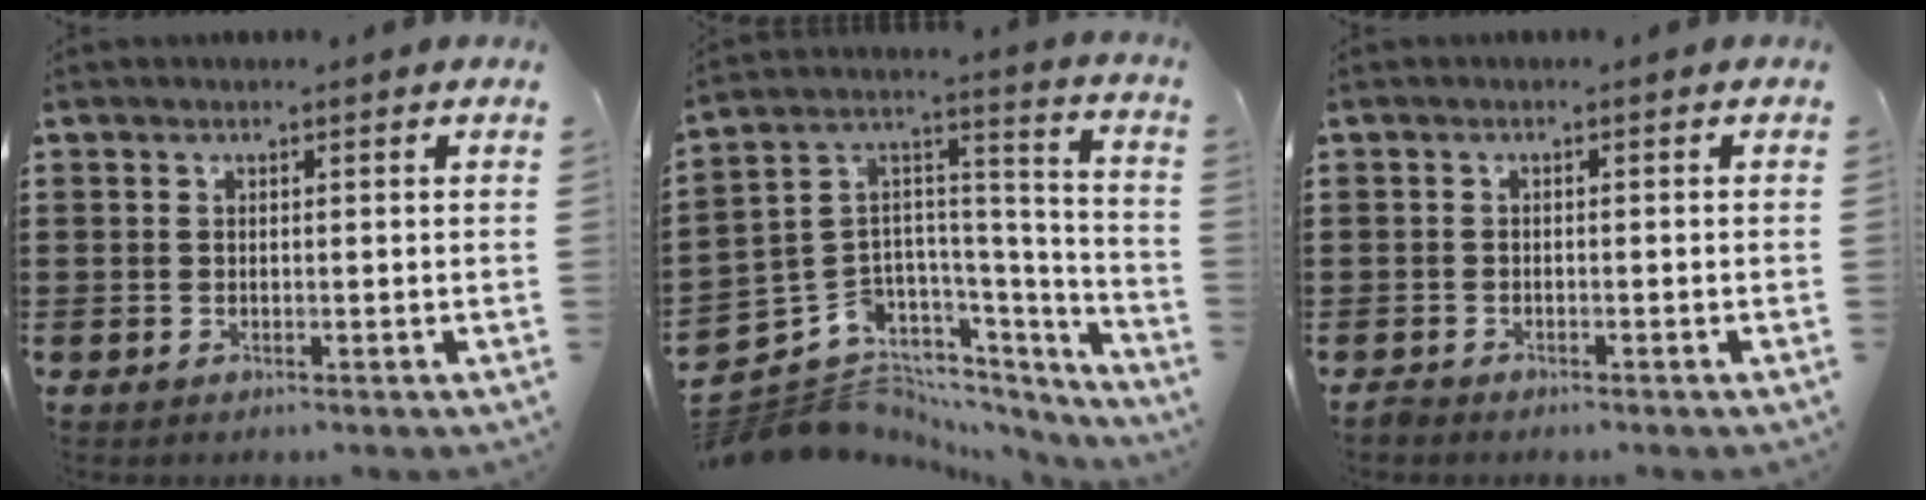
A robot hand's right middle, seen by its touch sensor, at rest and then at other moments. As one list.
[{"total": 7.1, "force": [-5.4, 4.6, 0.5], "torque": [-0.035, -0.012, -0.103]}, {"total": 1.1, "force": [-1.0, 0.4, 0.1], "torque": [-0.006, 0.000, -0.022]}]